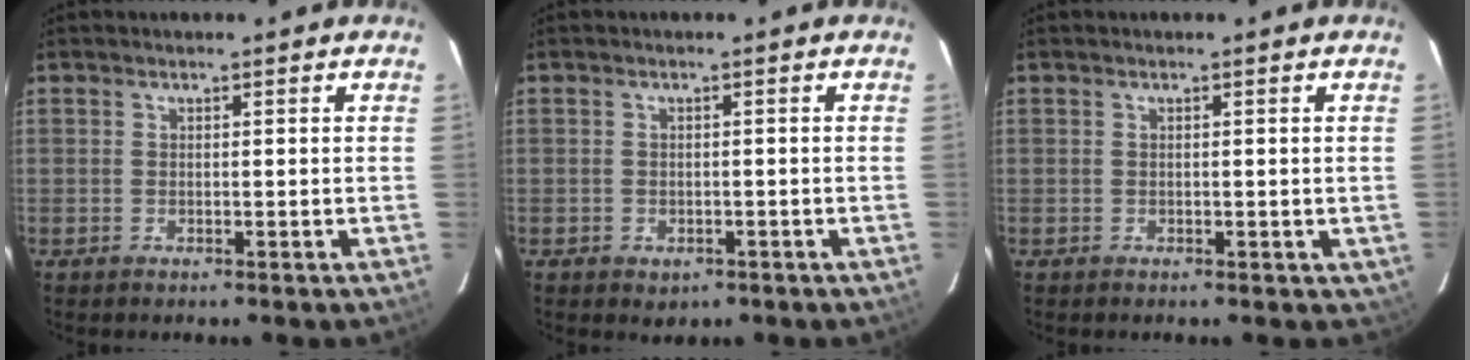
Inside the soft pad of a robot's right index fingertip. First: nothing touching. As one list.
[{"total": 1.9, "force": [-1.0, 1.5, 0.5], "torque": [-0.013, 0.001, -0.009]}, {"total": 0.9, "force": [-0.1, 0.8, 0.3], "torque": [0.004, -0.002, 0.001]}]